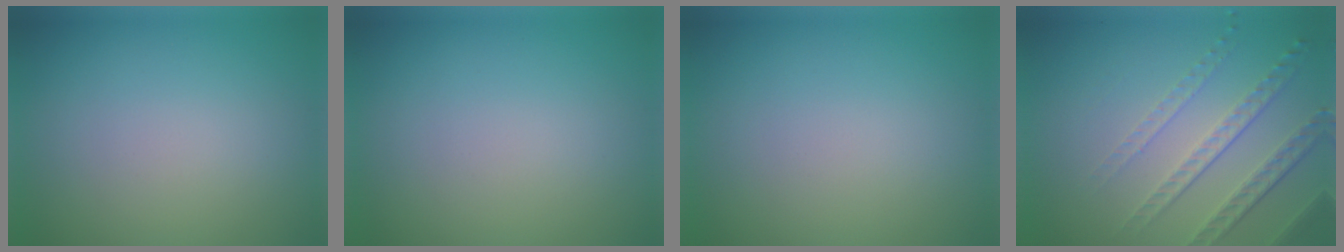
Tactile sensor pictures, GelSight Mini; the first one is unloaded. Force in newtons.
{"total": 0.0}
{"total": 0.0}
{"total": 4.8, "press": 3.2, "slide": 3.5}